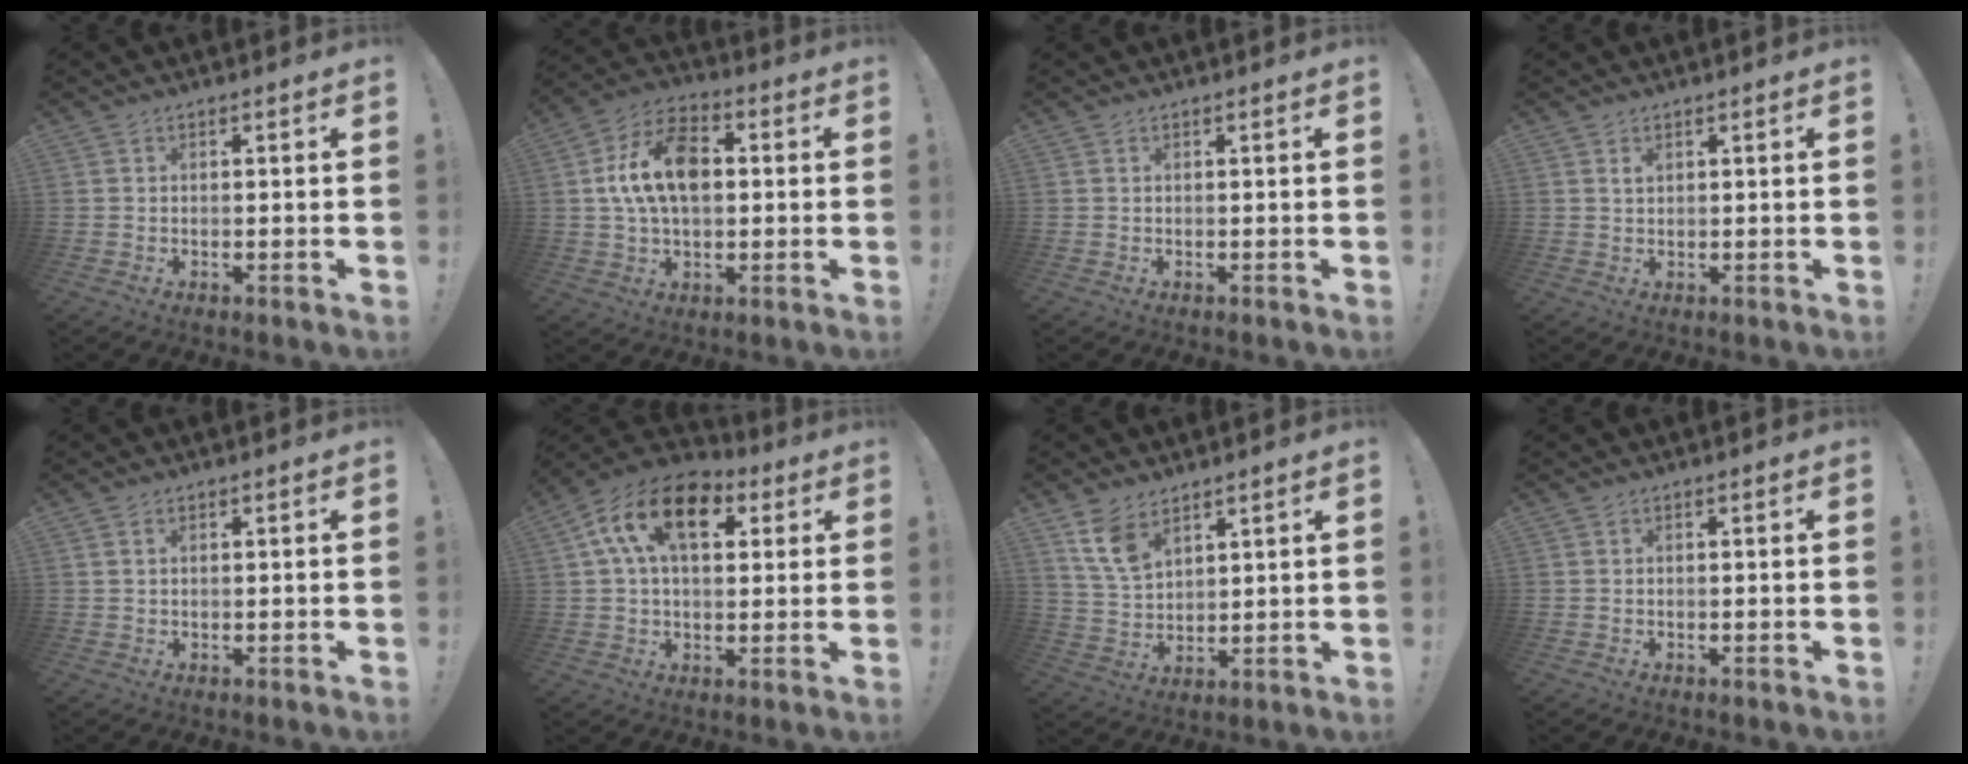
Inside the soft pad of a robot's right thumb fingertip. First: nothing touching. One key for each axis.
{"total": 15.4, "fx": 1.9, "fy": 10.0, "fz": 11.5, "tx": -0.194, "ty": 0.010, "tz": 0.034}
{"total": 0.0}
{"total": 1.2, "fx": 0.7, "fy": 0.7, "fz": 0.6, "tx": 0.003, "ty": -0.006, "tz": 0.011}
{"total": 0.8, "fx": 0.3, "fy": 0.5, "fz": 0.6, "tx": -0.014, "ty": 0.003, "tz": 0.006}
{"total": 16.8, "fx": 5.8, "fy": 9.8, "fz": 12.3, "tx": -0.203, "ty": -0.003, "tz": 0.100}
{"total": 9.0, "fx": 5.9, "fy": 4.9, "fz": 4.7, "tx": -0.089, "ty": -0.025, "tz": 0.116}
{"total": 0.0}